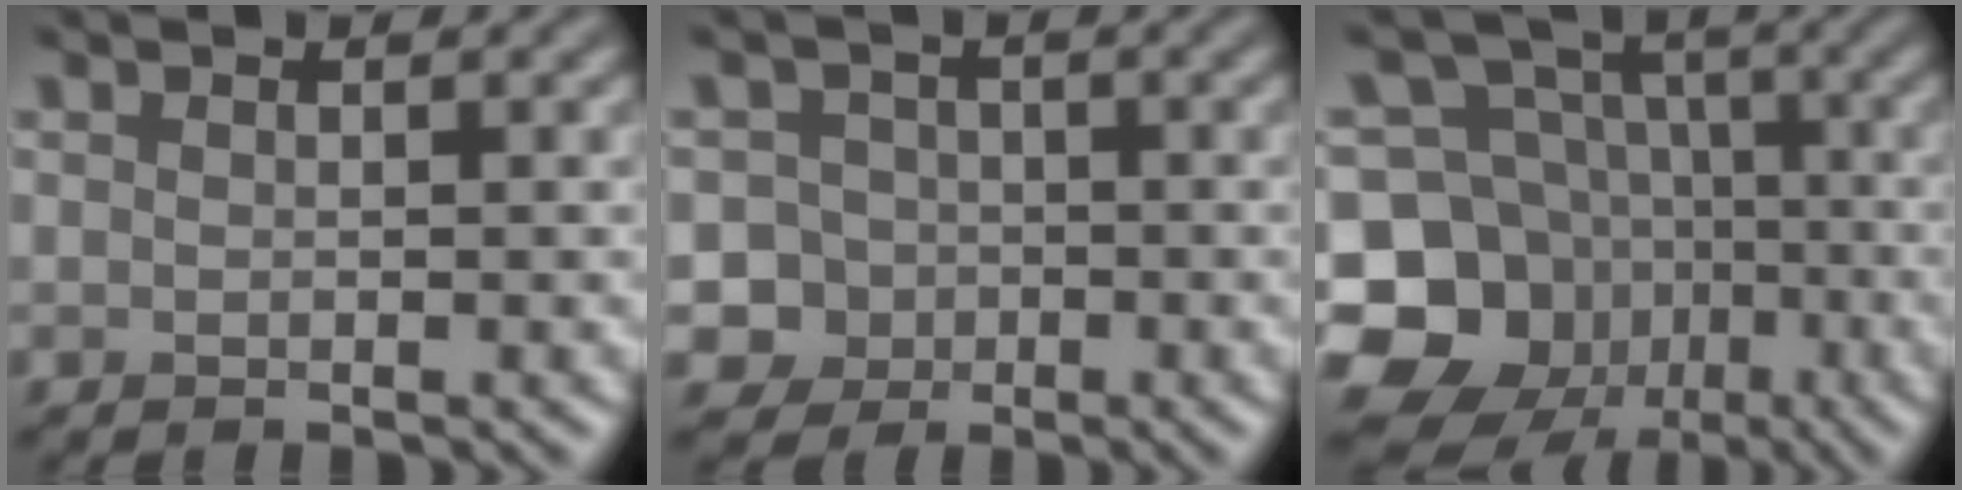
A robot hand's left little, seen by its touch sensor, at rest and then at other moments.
{"total": 6.4, "force": [-2.3, 5.9, 1.0], "torque": [-0.008, 0.004, -0.065]}
{"total": 11.6, "force": [-4.1, 10.1, 4.0], "torque": [-0.083, 0.001, -0.095]}